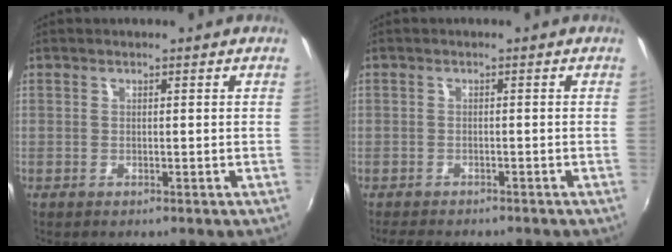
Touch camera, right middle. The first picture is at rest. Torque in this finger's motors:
{"motor_torque": [-0.19, -0.17, -0.53, -0.21]}